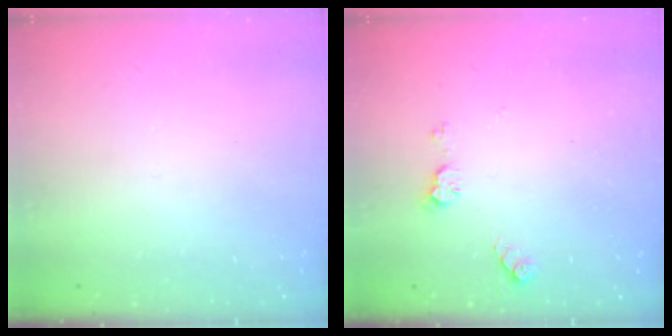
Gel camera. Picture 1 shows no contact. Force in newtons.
{"total": 5.1, "press": 5.0, "slide": 0.6}